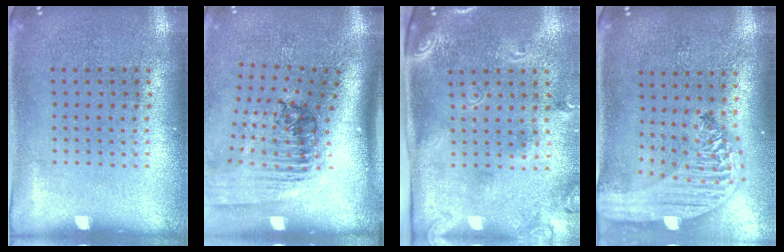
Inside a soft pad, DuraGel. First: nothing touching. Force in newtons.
{"total": 2.5, "press": 1.8, "slide": 1.7}
{"total": 2.5, "press": 1.7, "slide": 1.8}
{"total": 2.8, "press": 2.3, "slide": 1.7}